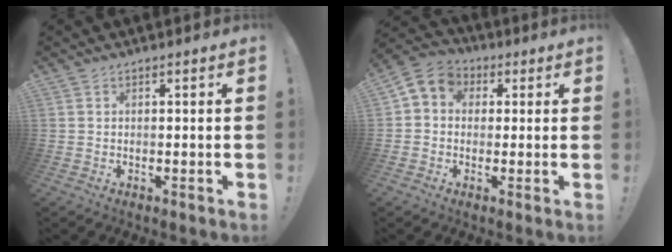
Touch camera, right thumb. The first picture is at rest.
{"total": 5.8, "force": [0.5, 5.3, 2.5], "torque": [-0.034, 0.007, 0.014]}